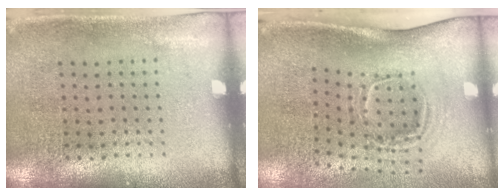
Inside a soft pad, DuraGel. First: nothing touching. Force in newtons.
{"total": 1.9, "press": 1.2, "slide": 1.6}